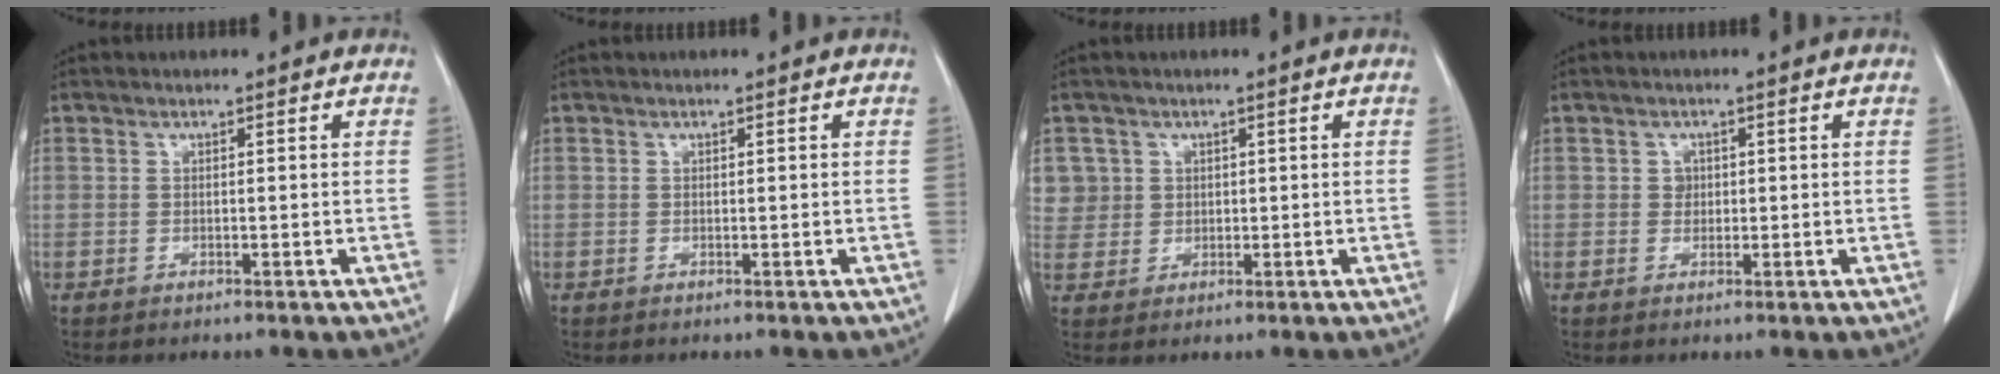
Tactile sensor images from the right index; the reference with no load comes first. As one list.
[{"total": 0.0}, {"total": 4.7, "force": [1.6, 4.4, -0.1], "torque": [0.018, 0.008, 0.035]}, {"total": 1.5, "force": [0.3, 1.3, 0.6], "torque": [-0.008, 0.000, 0.005]}]